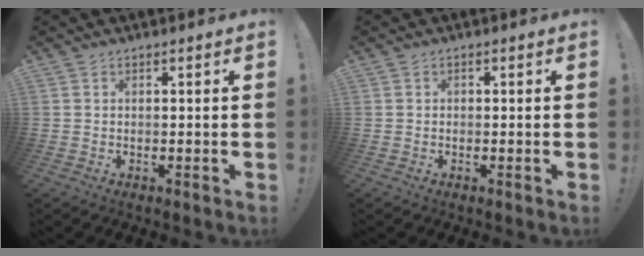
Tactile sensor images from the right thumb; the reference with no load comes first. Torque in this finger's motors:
{"motor_torque": [0.01, 0.18, 0.12, -0.25, -0.01]}